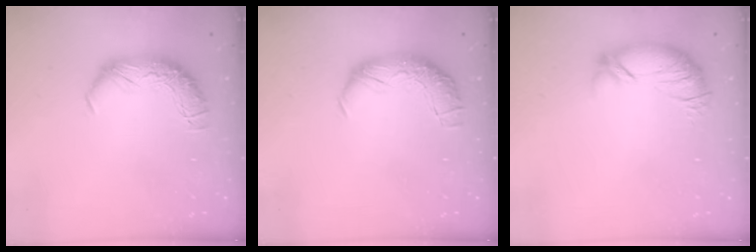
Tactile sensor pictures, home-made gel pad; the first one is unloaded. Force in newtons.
{"total": 2.5, "press": 1.2, "slide": 2.2}
{"total": 4.2, "press": 3.7, "slide": 2.1}